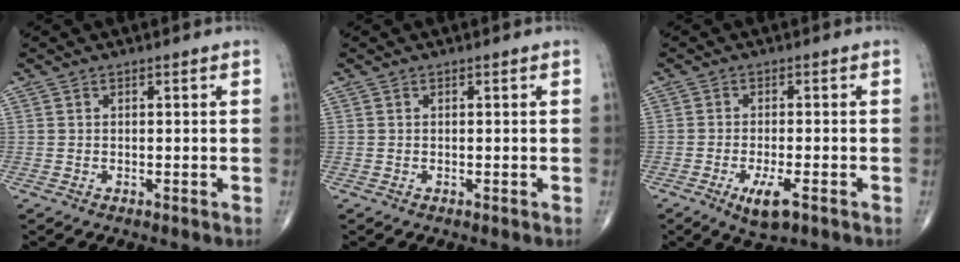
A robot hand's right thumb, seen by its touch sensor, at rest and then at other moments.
{"total": 0.0}
{"total": 5.3, "force": [-2.6, 1.6, 4.4], "torque": [-0.082, -0.002, -0.040]}